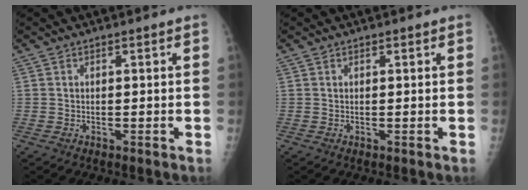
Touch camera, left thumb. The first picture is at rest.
{"total": 0.0}